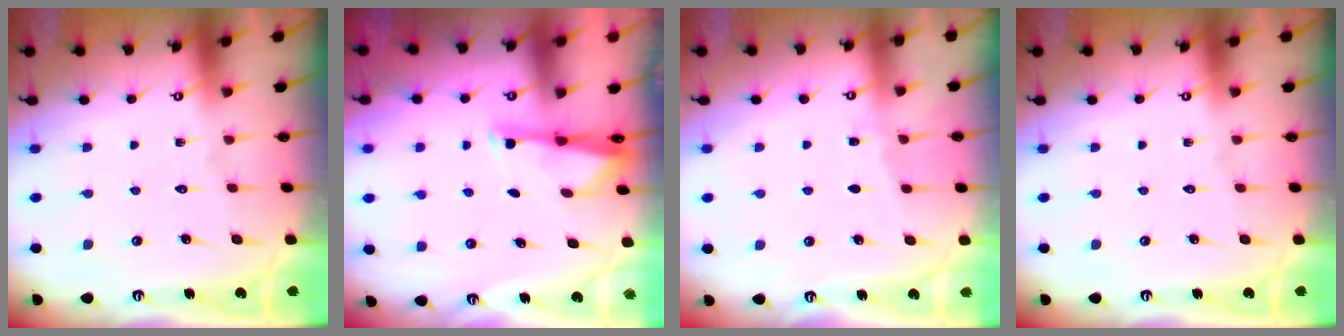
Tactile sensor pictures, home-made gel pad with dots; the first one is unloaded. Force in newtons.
{"total": 3.1, "press": 3.0, "slide": 0.6}
{"total": 3.6, "press": 3.5, "slide": 0.5}
{"total": 0.0}